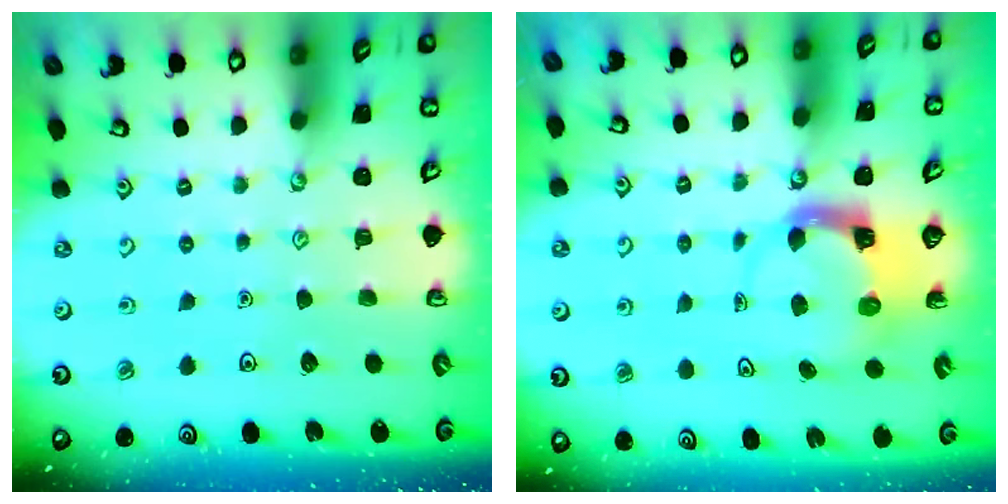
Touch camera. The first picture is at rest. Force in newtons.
{"total": 3.7, "press": 3.6, "slide": 0.6}